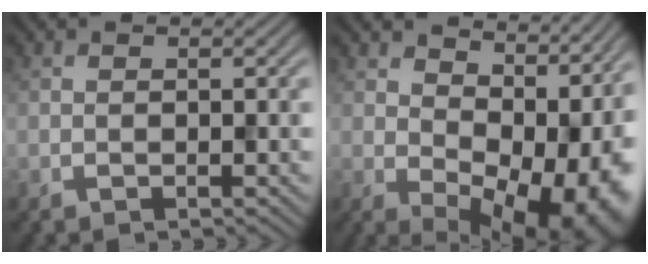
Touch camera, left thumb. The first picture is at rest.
{"total": 12.7, "force": [2.8, 8.2, 9.2], "torque": [-0.085, -0.013, 0.085]}